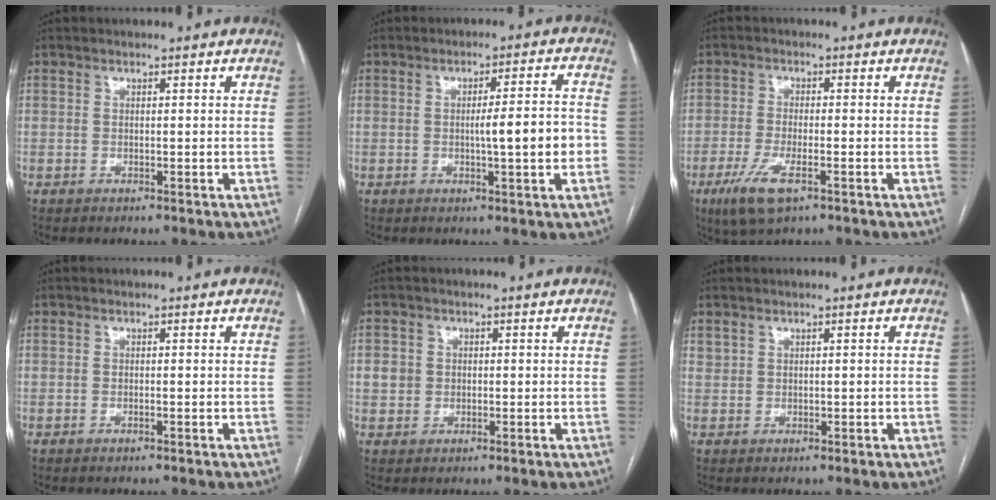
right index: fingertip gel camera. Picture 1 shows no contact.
{"total": 7.3, "force": [-1.2, 0.3, 7.2], "torque": [-0.103, 0.011, -0.014]}
{"total": 6.8, "force": [-3.5, 1.7, 5.6], "torque": [-0.118, -0.016, -0.062]}
{"total": 0.0}
{"total": 2.8, "force": [0.2, 2.7, 0.8], "torque": [-0.010, 0.012, 0.008]}
{"total": 0.8, "force": [0.6, 0.5, 0.2], "torque": [-0.002, 0.007, 0.016]}